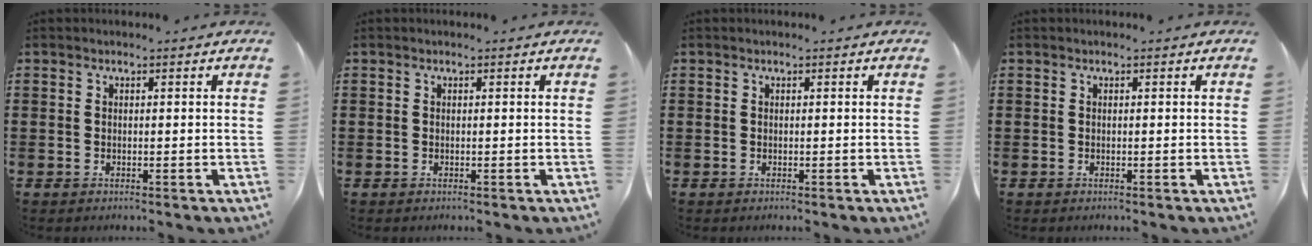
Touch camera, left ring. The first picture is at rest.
{"total": 0.0}
{"total": 0.0}
{"total": 0.0}